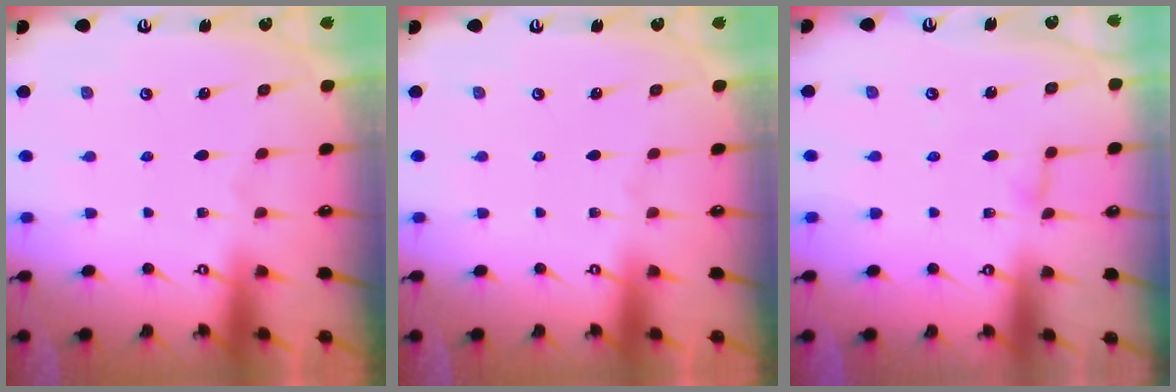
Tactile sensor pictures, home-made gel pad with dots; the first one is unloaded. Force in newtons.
{"total": 0.0}
{"total": 3.0, "press": 3.0, "slide": 0.3}